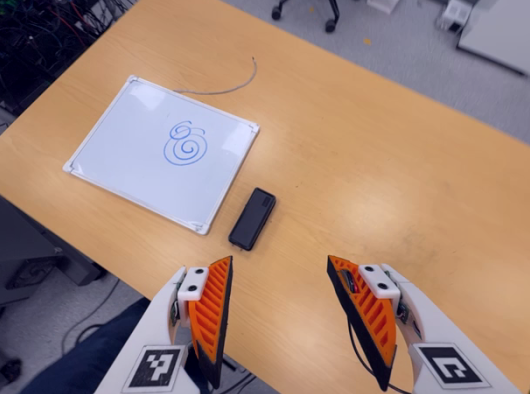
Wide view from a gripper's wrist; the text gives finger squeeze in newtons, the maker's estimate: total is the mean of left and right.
{"total": 0.0}